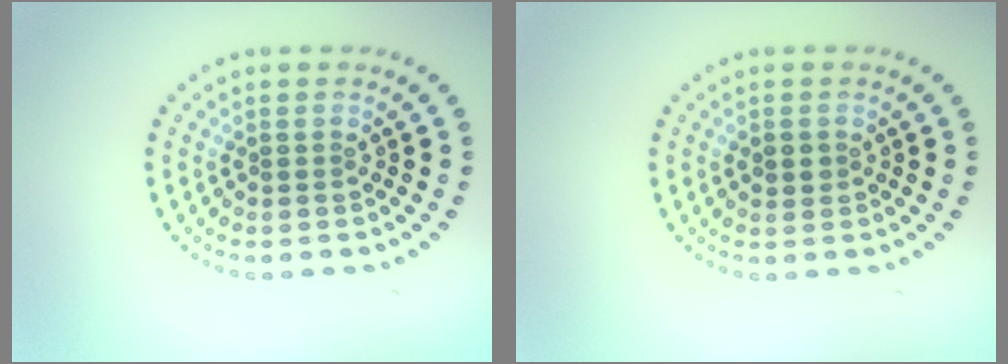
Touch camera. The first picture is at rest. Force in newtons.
{"total": 1.1, "press": 1.1, "slide": 0.3}